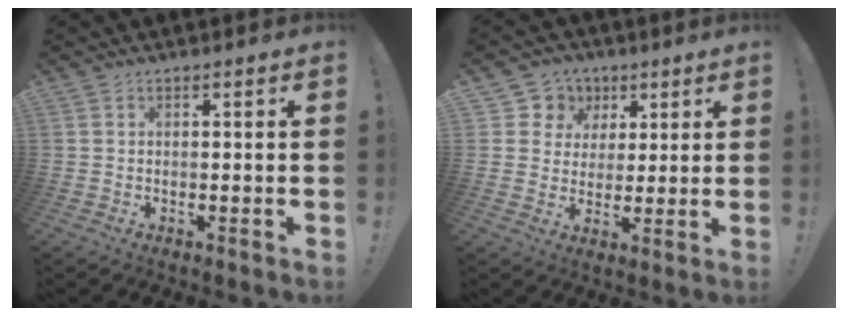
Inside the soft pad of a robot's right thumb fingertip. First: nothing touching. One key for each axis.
{"total": 8.0, "fx": 2.7, "fy": 7.4, "fz": 1.4, "tx": -0.025, "ty": -0.015, "tz": 0.058}